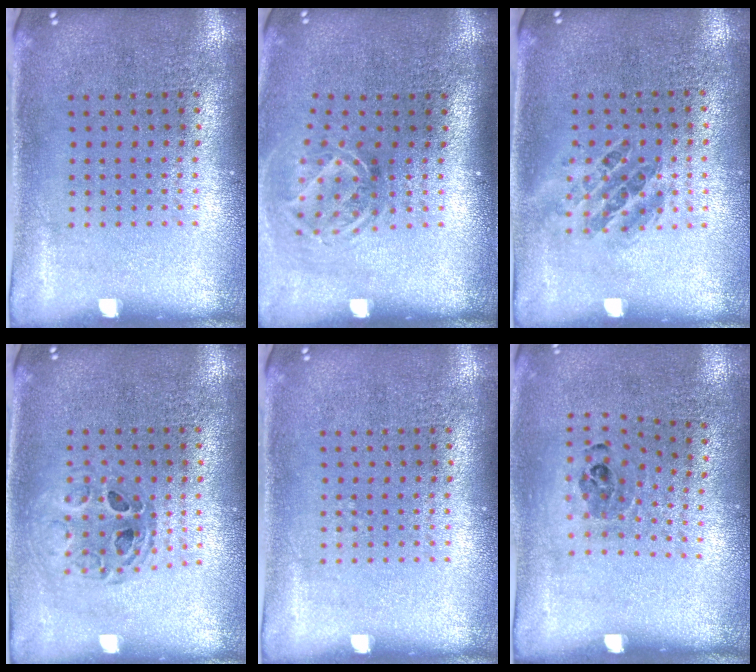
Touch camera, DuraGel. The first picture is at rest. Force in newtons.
{"total": 1.8, "press": 1.3, "slide": 1.2}
{"total": 0.9, "press": 0.8, "slide": 0.4}
{"total": 0.8, "press": 0.7, "slide": 0.1}
{"total": 0.0}
{"total": 1.0, "press": 0.7, "slide": 0.7}